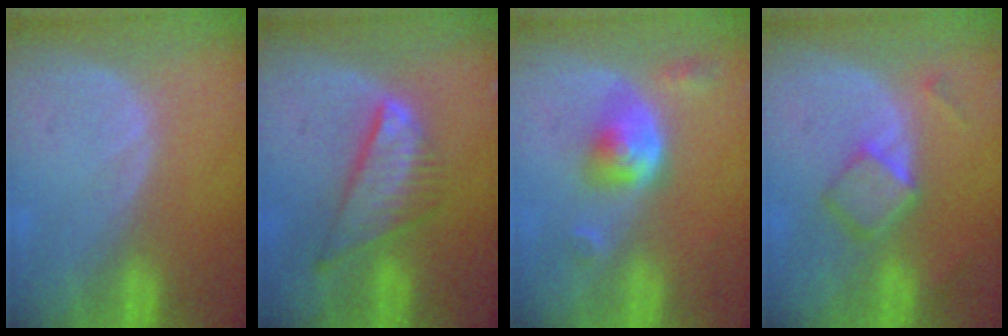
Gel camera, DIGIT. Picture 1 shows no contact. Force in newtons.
{"total": 7.8, "press": 6.6, "slide": 4.1}
{"total": 5.4, "press": 5.0, "slide": 2.1}
{"total": 4.9, "press": 4.6, "slide": 1.8}